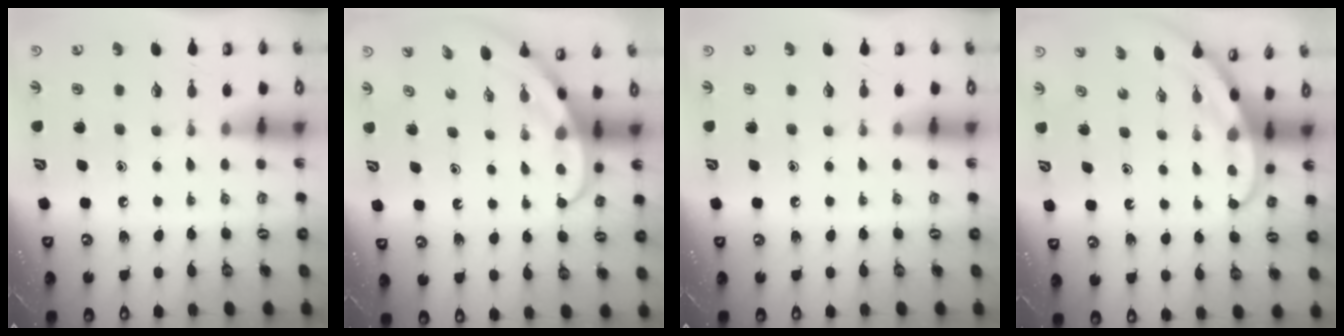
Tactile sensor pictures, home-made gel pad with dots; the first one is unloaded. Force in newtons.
{"total": 4.0, "press": 3.9, "slide": 0.3}
{"total": 0.0}
{"total": 3.8, "press": 3.8, "slide": 0.3}